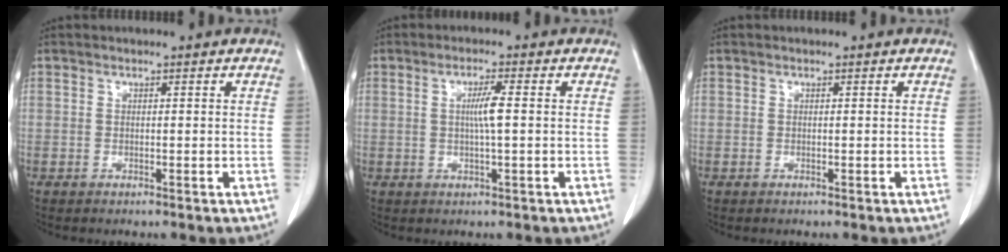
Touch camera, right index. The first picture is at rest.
{"total": 3.5, "force": [0.2, -0.2, 3.5], "torque": [-0.066, -0.003, 0.004]}
{"total": 0.0}